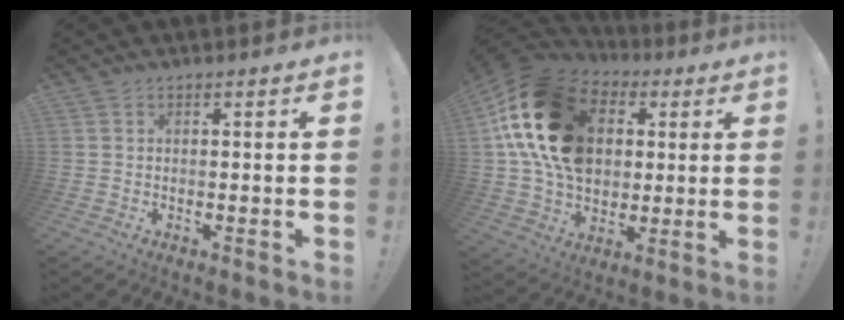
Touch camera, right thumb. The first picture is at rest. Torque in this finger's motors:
{"motor_torque": [2.40, 2.61, 1.29, -0.71, 0.47]}